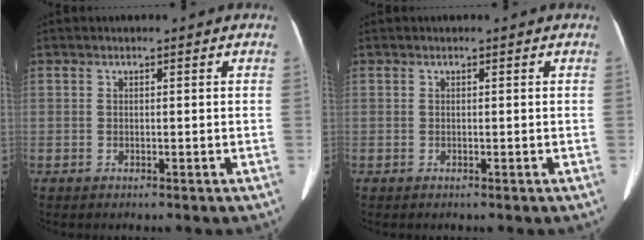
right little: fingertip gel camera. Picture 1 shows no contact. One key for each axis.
{"total": 0.0}